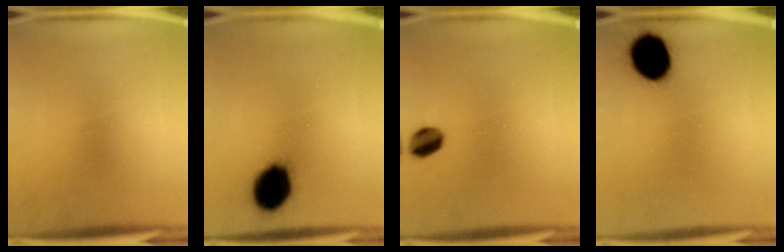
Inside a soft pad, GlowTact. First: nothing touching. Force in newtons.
{"total": 13.2}
{"total": 5.0}
{"total": 13.8}